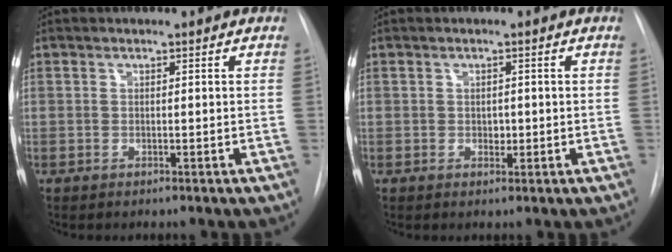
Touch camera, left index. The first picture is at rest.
{"total": 1.3, "force": [-0.1, 0.9, 0.9], "torque": [-0.012, 0.001, 0.001]}